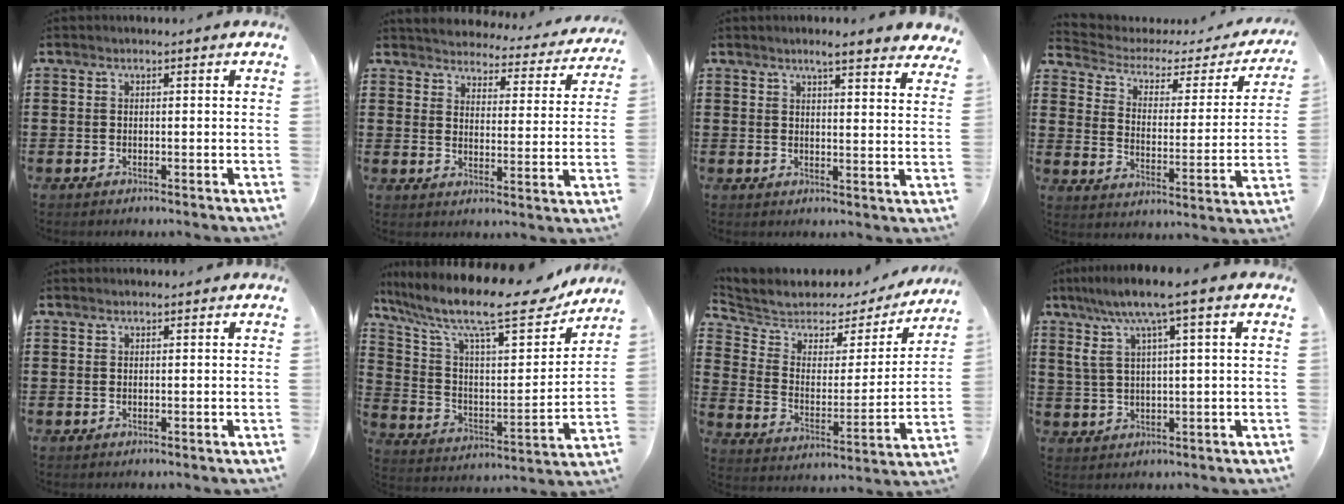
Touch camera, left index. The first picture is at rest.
{"total": 3.7, "force": [3.7, 0.2, 0.0], "torque": [-0.016, -0.036, 0.058]}
{"total": 4.2, "force": [3.7, -0.3, 2.0], "torque": [-0.050, -0.009, 0.064]}
{"total": 2.9, "force": [1.7, 1.8, 1.5], "torque": [-0.048, -0.013, 0.018]}
{"total": 0.5, "force": [0.5, 0.1, 0.1], "torque": [-0.003, 0.000, 0.011]}
{"total": 14.1, "force": [10.8, 2.7, 8.7], "torque": [-0.182, -0.071, 0.174]}
{"total": 4.8, "force": [4.3, 2.1, 0.5], "torque": [-0.049, -0.034, 0.067]}
{"total": 7.1, "force": [3.4, 0.6, 6.2], "torque": [-0.141, -0.005, 0.050]}